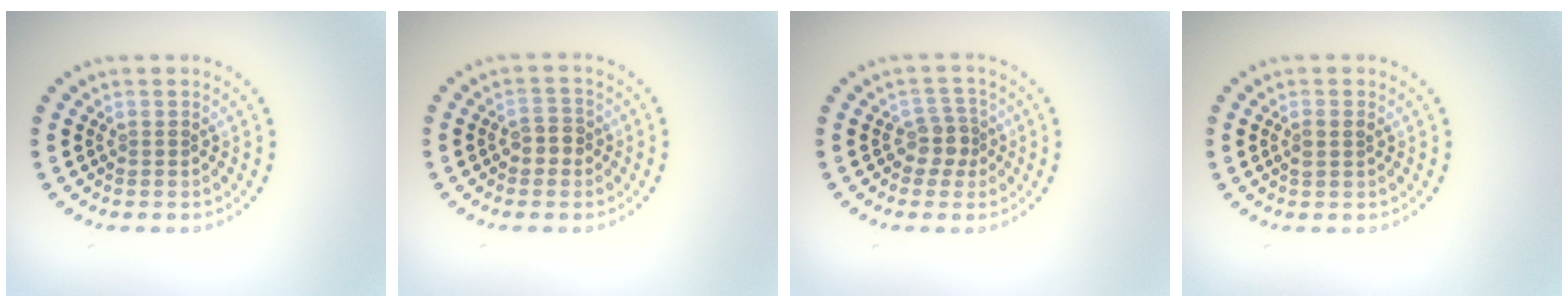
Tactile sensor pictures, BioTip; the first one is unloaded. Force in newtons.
{"total": 1.9, "press": 1.9, "slide": 0.6}
{"total": 2.2, "press": 1.7, "slide": 1.3}
{"total": 1.1, "press": 1.1, "slide": 0.2}